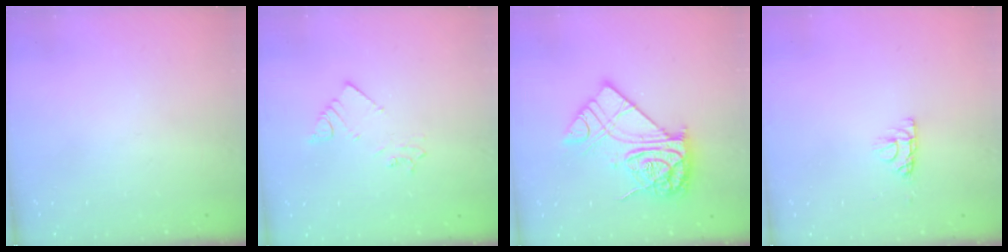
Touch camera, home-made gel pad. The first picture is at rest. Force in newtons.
{"total": 2.8, "press": 2.8, "slide": 0.1}
{"total": 19.1, "press": 19.0, "slide": 1.8}
{"total": 5.4, "press": 5.3, "slide": 0.6}